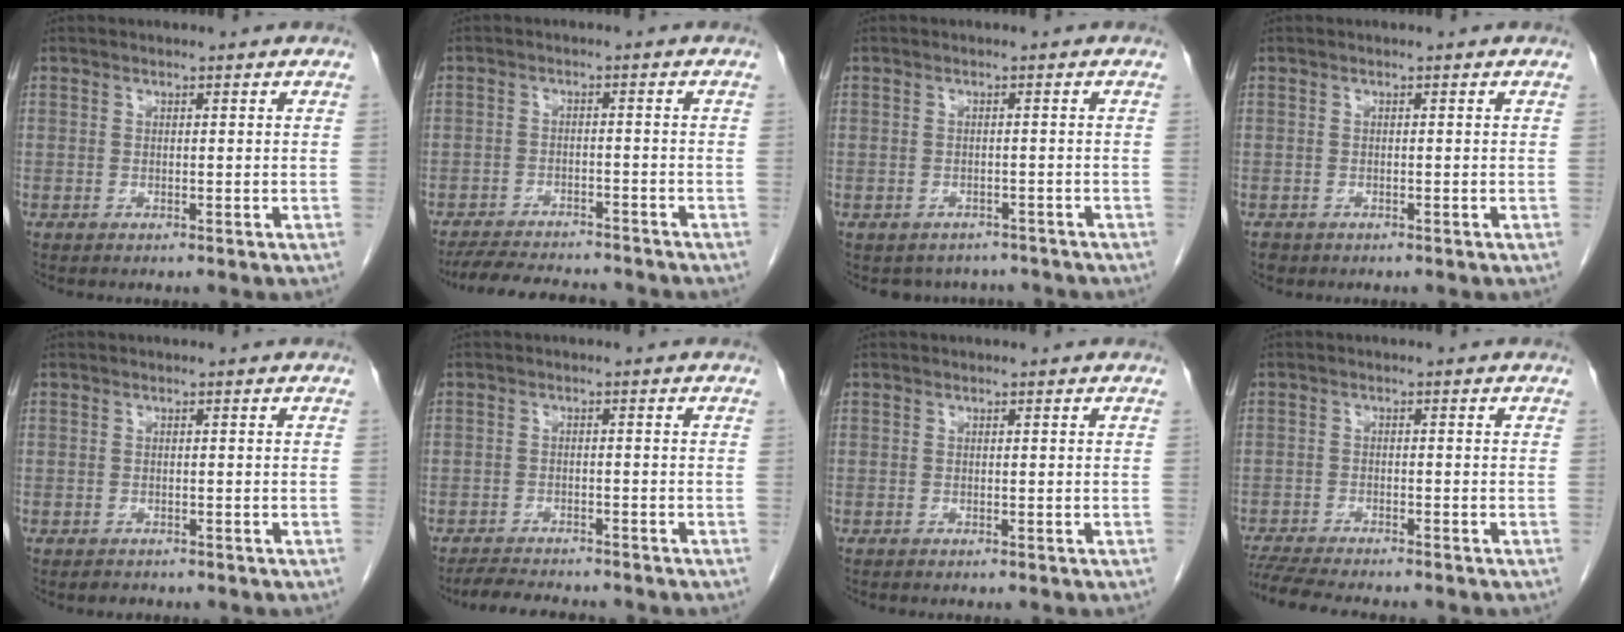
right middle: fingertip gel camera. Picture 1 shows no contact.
{"total": 10.7, "force": [-9.8, 2.4, 3.6], "torque": [-0.057, -0.003, -0.140]}
{"total": 4.7, "force": [-4.2, 2.2, 0.0], "torque": [0.005, 0.010, -0.049]}
{"total": 1.1, "force": [-0.9, 0.7, 0.2], "torque": [-0.011, 0.000, -0.014]}
{"total": 1.0, "force": [-0.9, 0.5, 0.1], "torque": [-0.008, -0.001, -0.012]}
{"total": 5.8, "force": [-5.3, 1.2, 1.8], "torque": [-0.030, -0.012, -0.085]}
{"total": 0.0}
{"total": 9.6, "force": [-8.6, 0.8, 4.2], "torque": [-0.066, -0.015, -0.135]}